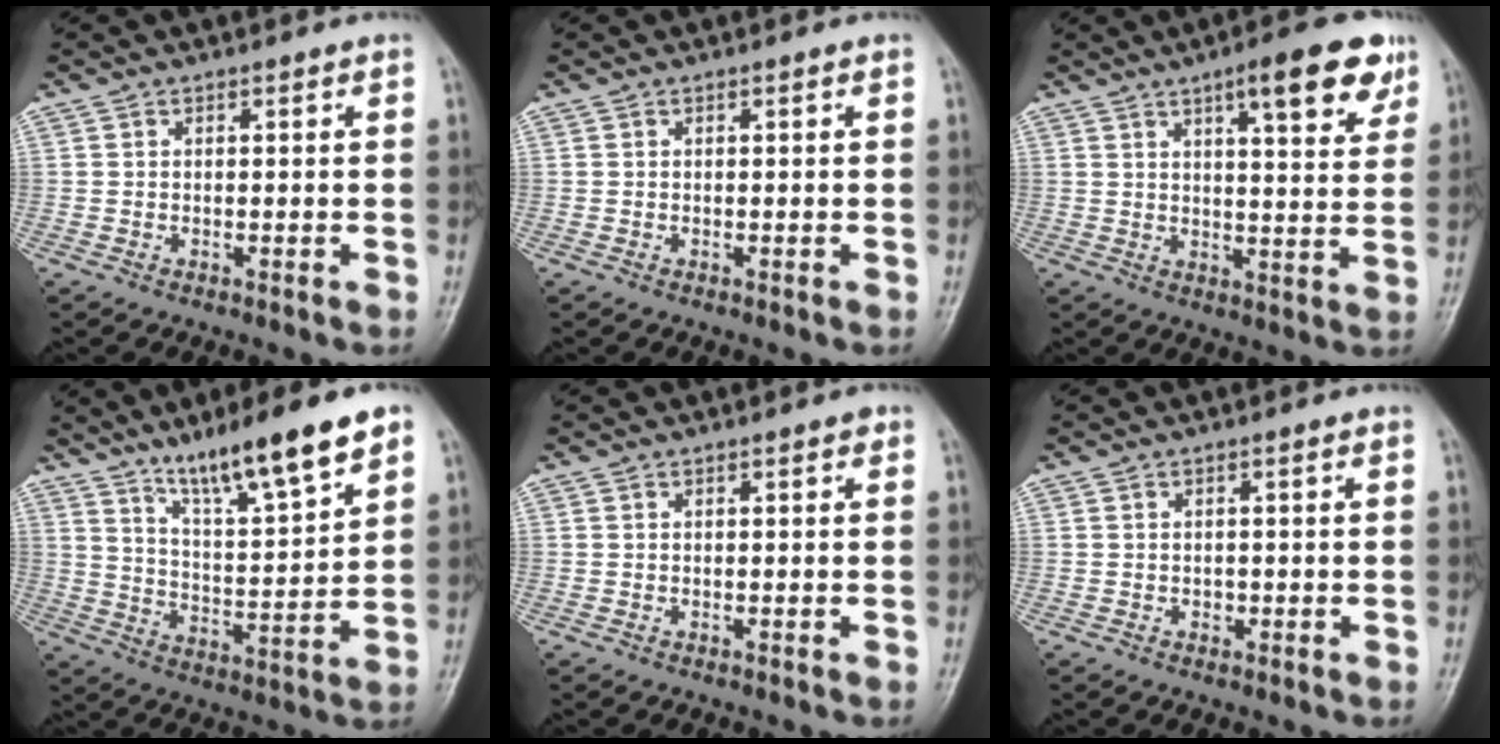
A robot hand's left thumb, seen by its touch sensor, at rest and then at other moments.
{"total": 0.0}
{"total": 12.3, "force": [6.9, 3.3, 9.6], "torque": [-0.106, -0.026, 0.091]}
{"total": 15.1, "force": [10.4, 2.2, 10.8], "torque": [-0.170, -0.055, 0.180]}
{"total": 0.7, "force": [0.4, 0.2, 0.5], "torque": [-0.008, 0.000, 0.002]}
{"total": 0.9, "force": [-0.2, 0.7, 0.5], "torque": [-0.002, 0.002, -0.002]}